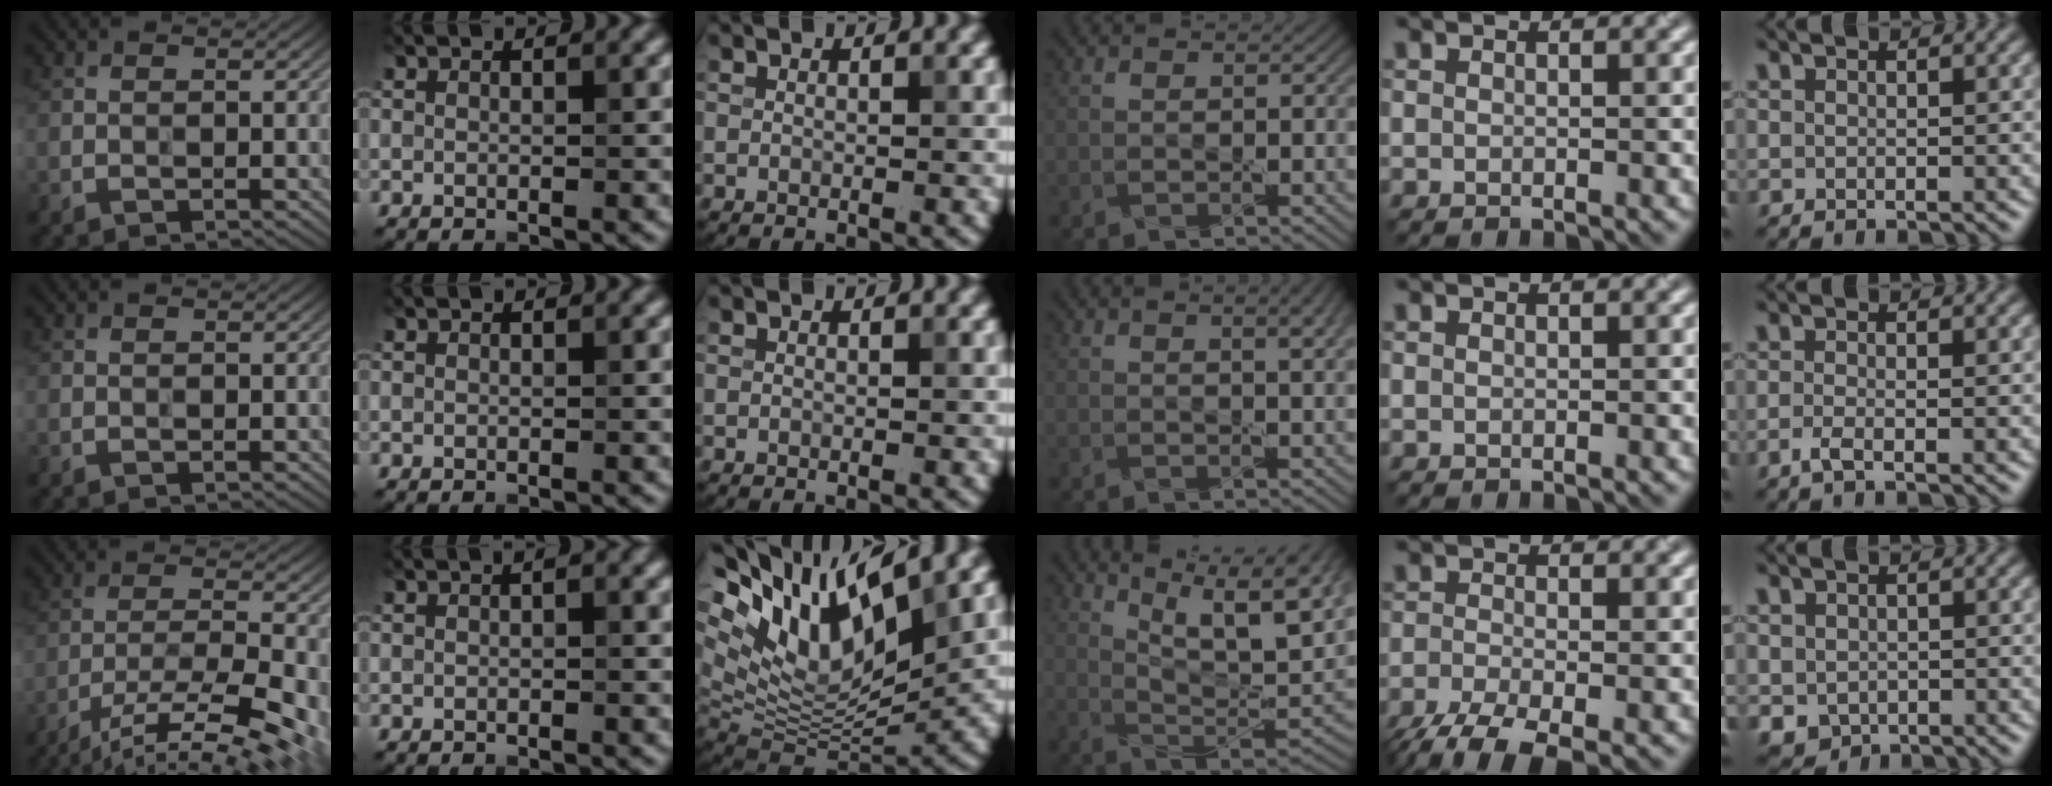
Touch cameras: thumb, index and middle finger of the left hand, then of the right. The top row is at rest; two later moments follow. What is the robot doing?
{"motion": "pour", "object": "sugar"}